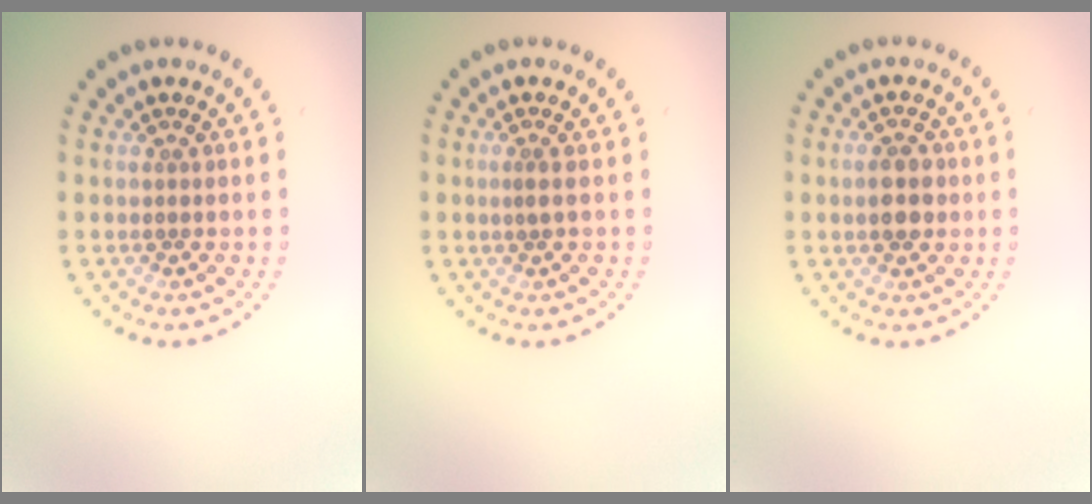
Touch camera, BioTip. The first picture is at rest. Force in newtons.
{"total": 0.6, "press": 0.4, "slide": 0.5}
{"total": 2.9, "press": 2.9, "slide": 0.1}